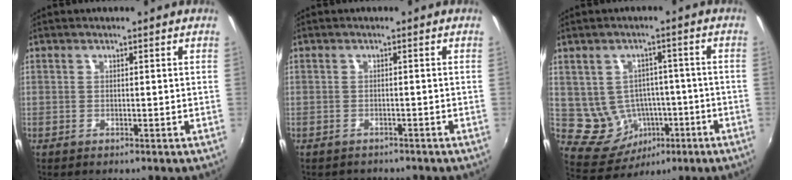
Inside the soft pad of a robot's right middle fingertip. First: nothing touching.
{"total": 2.0, "force": [-1.8, 0.8, 0.3], "torque": [-0.009, -0.006, -0.025]}
{"total": 9.6, "force": [-2.1, 8.6, 3.8], "torque": [-0.086, 0.011, -0.001]}